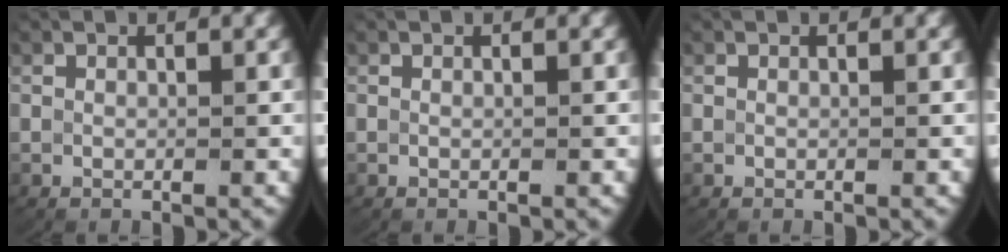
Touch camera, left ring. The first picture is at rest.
{"total": 0.0}
{"total": 0.0}